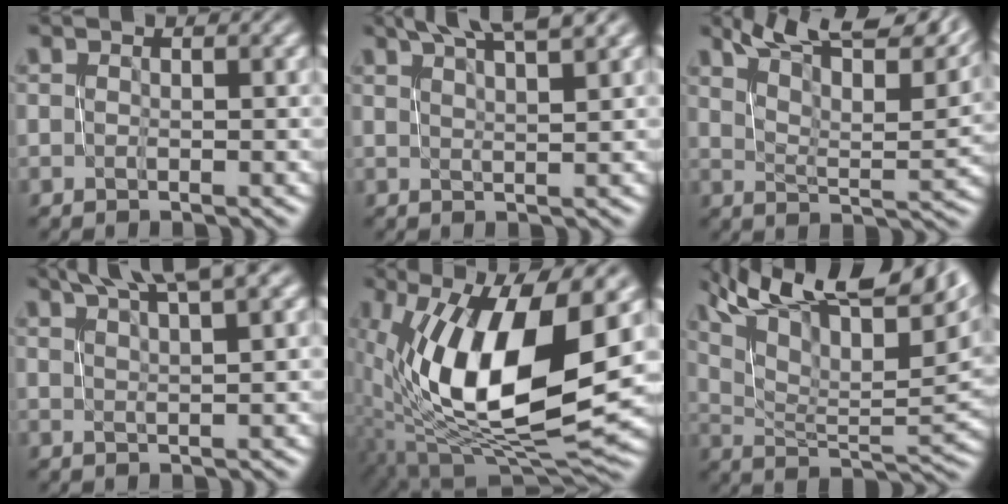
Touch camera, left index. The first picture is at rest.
{"total": 6.0, "force": [4.3, 0.9, 4.0], "torque": [-0.043, 0.017, 0.056]}
{"total": 13.1, "force": [10.0, 3.2, 7.8], "torque": [-0.126, 0.028, 0.139]}
{"total": 5.9, "force": [4.0, 0.8, 4.3], "torque": [-0.050, 0.015, 0.064]}
{"total": 14.1, "force": [1.4, 5.8, 12.8], "torque": [-0.230, -0.005, 0.019]}
{"total": 16.3, "force": [10.1, 5.5, 11.6], "torque": [-0.197, 0.047, 0.169]}